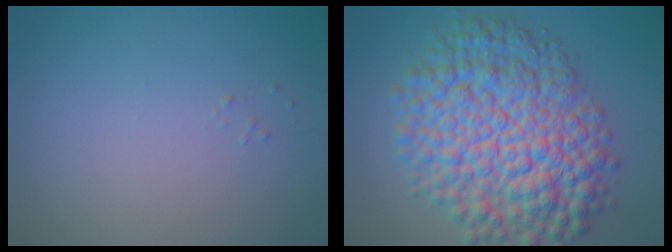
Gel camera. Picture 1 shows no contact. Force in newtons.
{"total": 11.4, "press": 11.4, "slide": 0.2}